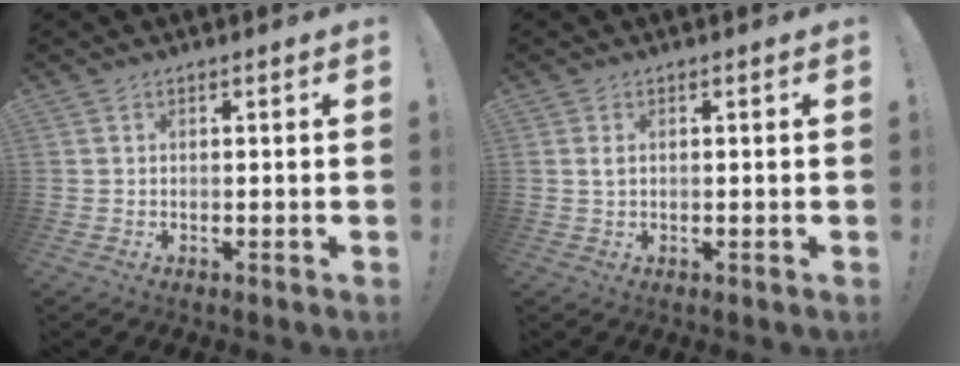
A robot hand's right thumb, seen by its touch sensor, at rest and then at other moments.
{"total": 1.3, "force": [0.6, 0.6, 1.0], "torque": [-0.014, 0.001, 0.008]}